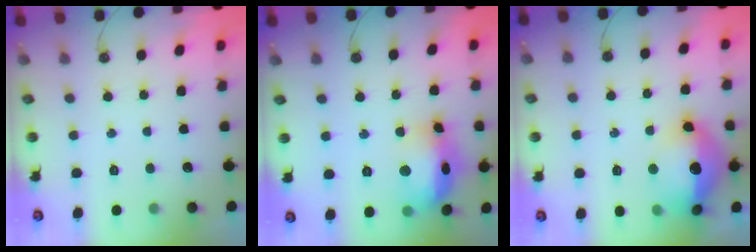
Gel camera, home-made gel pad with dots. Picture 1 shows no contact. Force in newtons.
{"total": 15.6, "press": 15.5, "slide": 1.7}
{"total": 17.0, "press": 16.9, "slide": 1.6}